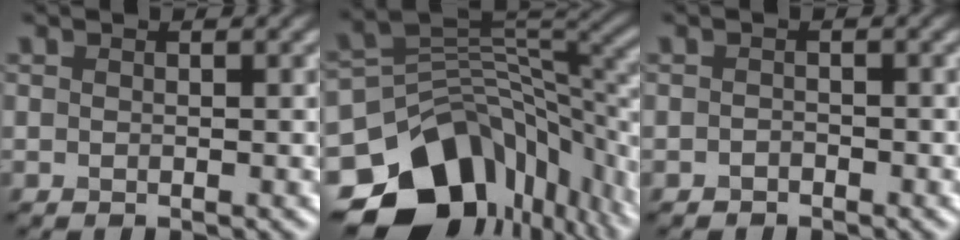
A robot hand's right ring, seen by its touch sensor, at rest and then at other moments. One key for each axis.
{"total": 15.5, "fx": -7.7, "fy": 10.2, "fz": 8.8, "tx": -0.171, "ty": -0.027, "tz": -0.109}
{"total": 0.7, "fx": -0.6, "fy": 0.4, "fz": 0.0, "tx": 0.003, "ty": -0.001, "tz": -0.010}